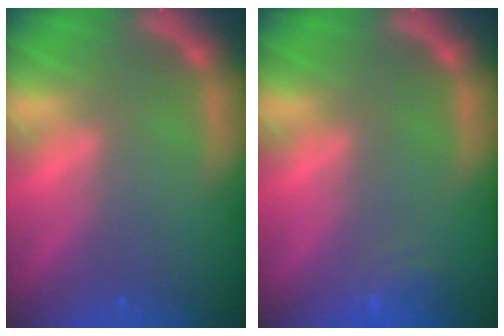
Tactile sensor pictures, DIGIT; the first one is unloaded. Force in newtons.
{"total": 2.5}